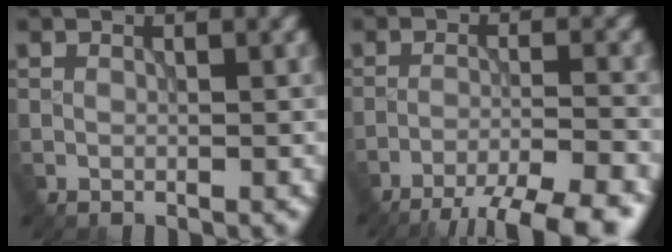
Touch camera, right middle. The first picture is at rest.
{"total": 9.8, "force": [-8.4, 1.8, 4.7], "torque": [-0.067, -0.012, -0.114]}